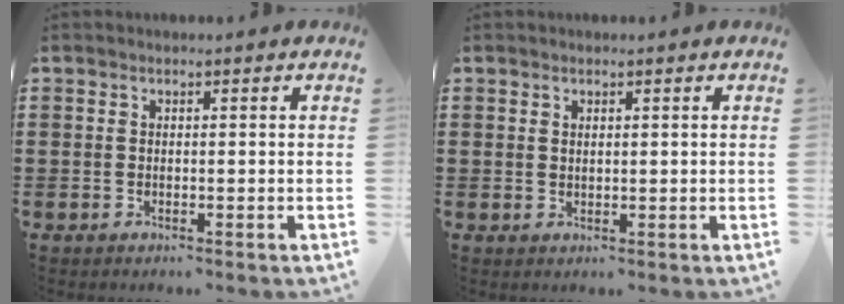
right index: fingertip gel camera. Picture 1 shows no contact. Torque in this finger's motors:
{"motor_torque": [-0.33, 0.89, -0.02, -0.01]}